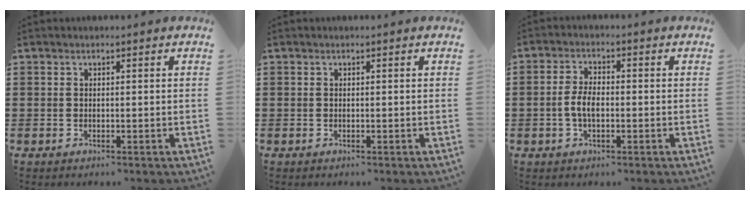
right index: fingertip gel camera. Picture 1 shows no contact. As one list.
[{"total": 0.0}, {"total": 4.1, "force": [-0.8, 2.0, 3.5], "torque": [-0.085, -0.001, -0.022]}]